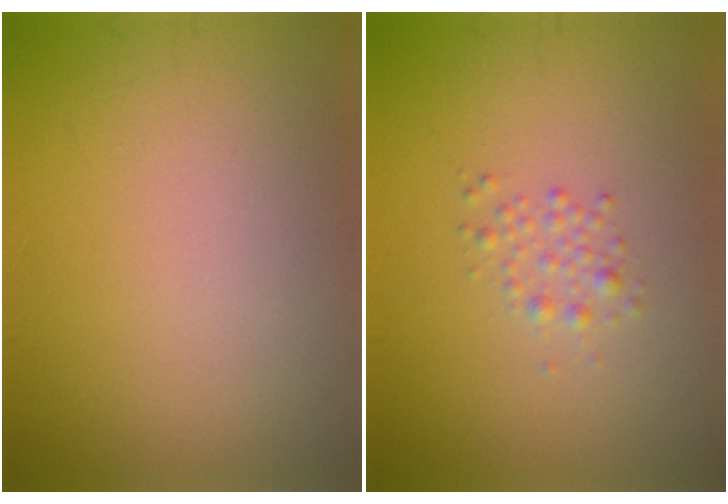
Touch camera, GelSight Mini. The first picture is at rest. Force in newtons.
{"total": 1.3, "press": 1.3, "slide": 0.0}